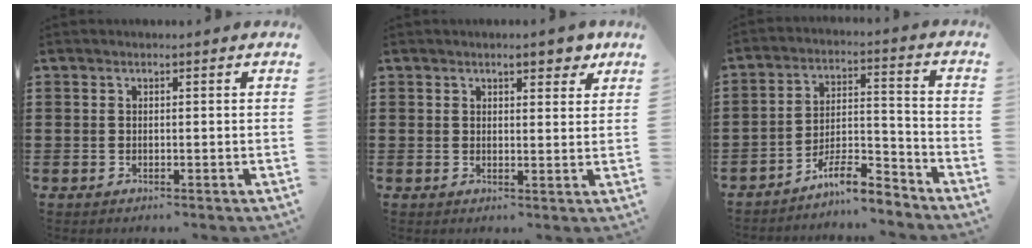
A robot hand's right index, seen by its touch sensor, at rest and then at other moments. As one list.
[{"total": 3.8, "force": [2.5, 1.4, 2.4], "torque": [-0.029, -0.001, 0.040]}, {"total": 8.4, "force": [-7.5, 1.6, 3.5], "torque": [-0.056, 0.018, -0.140]}]